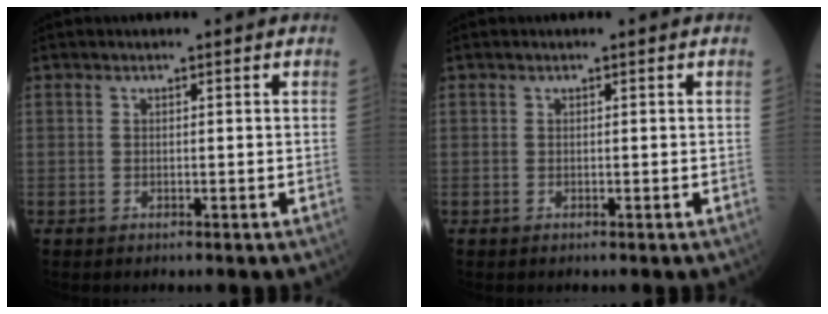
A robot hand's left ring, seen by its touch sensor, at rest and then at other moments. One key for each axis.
{"total": 0.0}